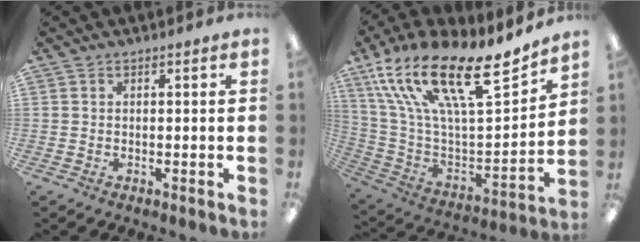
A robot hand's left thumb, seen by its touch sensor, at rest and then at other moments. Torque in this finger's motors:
{"motor_torque": [0.68, 0.57, 1.27, -1.50, 0.72]}